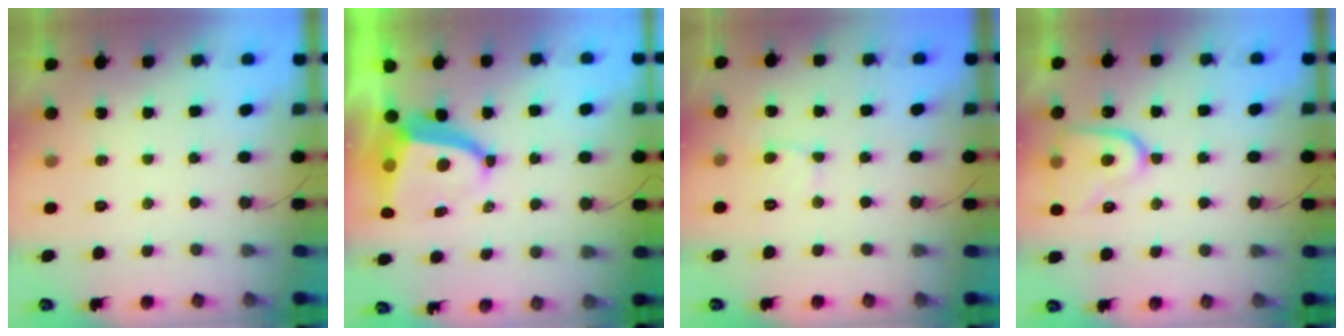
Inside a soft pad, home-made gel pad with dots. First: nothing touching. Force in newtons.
{"total": 7.8, "press": 7.7, "slide": 1.0}
{"total": 2.1, "press": 2.1, "slide": 0.1}
{"total": 12.3, "press": 12.3, "slide": 1.1}